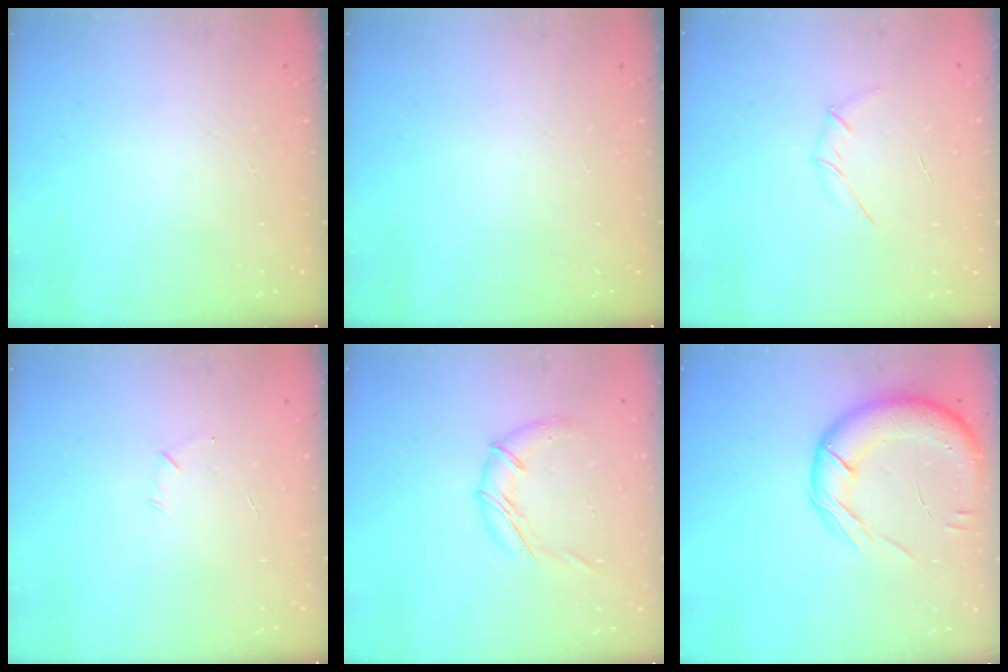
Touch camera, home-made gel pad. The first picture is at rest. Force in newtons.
{"total": 0.0}
{"total": 3.8, "press": 3.6, "slide": 1.1}
{"total": 3.8, "press": 3.6, "slide": 1.0}
{"total": 10.7, "press": 10.6, "slide": 1.5}
{"total": 16.8, "press": 16.4, "slide": 3.4}